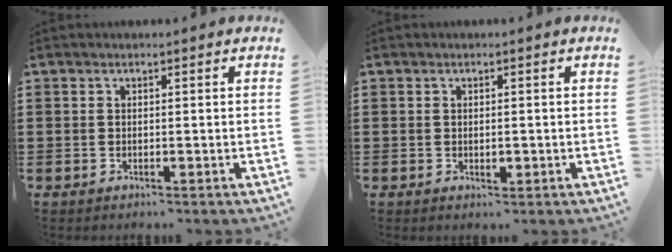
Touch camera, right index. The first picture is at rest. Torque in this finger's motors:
{"motor_torque": [-0.53, 0.19, -0.01, 0.00]}